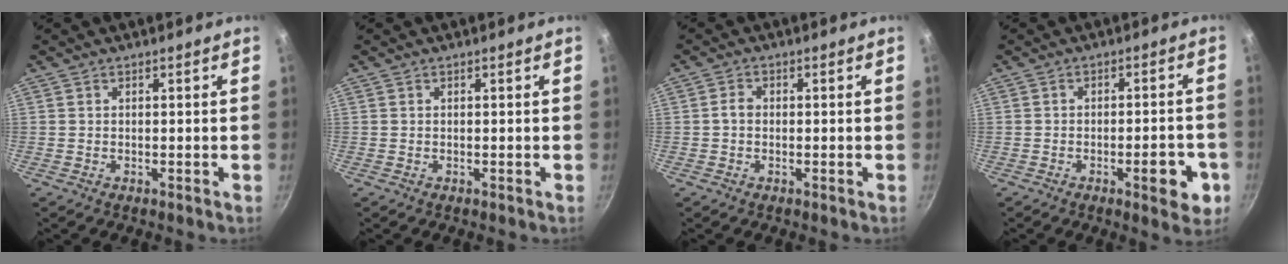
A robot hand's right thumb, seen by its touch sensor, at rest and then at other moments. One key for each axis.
{"total": 0.0}
{"total": 1.8, "fx": -0.2, "fy": 1.4, "fz": 1.1, "tx": -0.019, "ty": 0.010, "tz": -0.006}
{"total": 7.8, "fx": -3.0, "fy": 2.8, "fz": 6.6, "tx": -0.067, "ty": 0.018, "tz": -0.035}